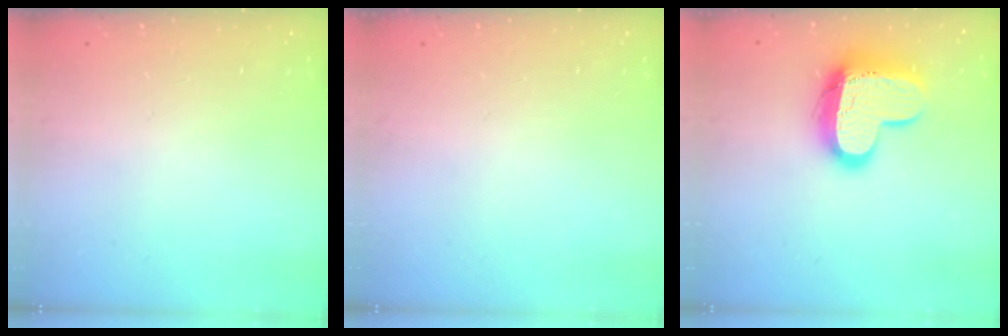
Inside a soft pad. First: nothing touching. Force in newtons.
{"total": 0.0}
{"total": 15.1, "press": 15.0, "slide": 1.2}